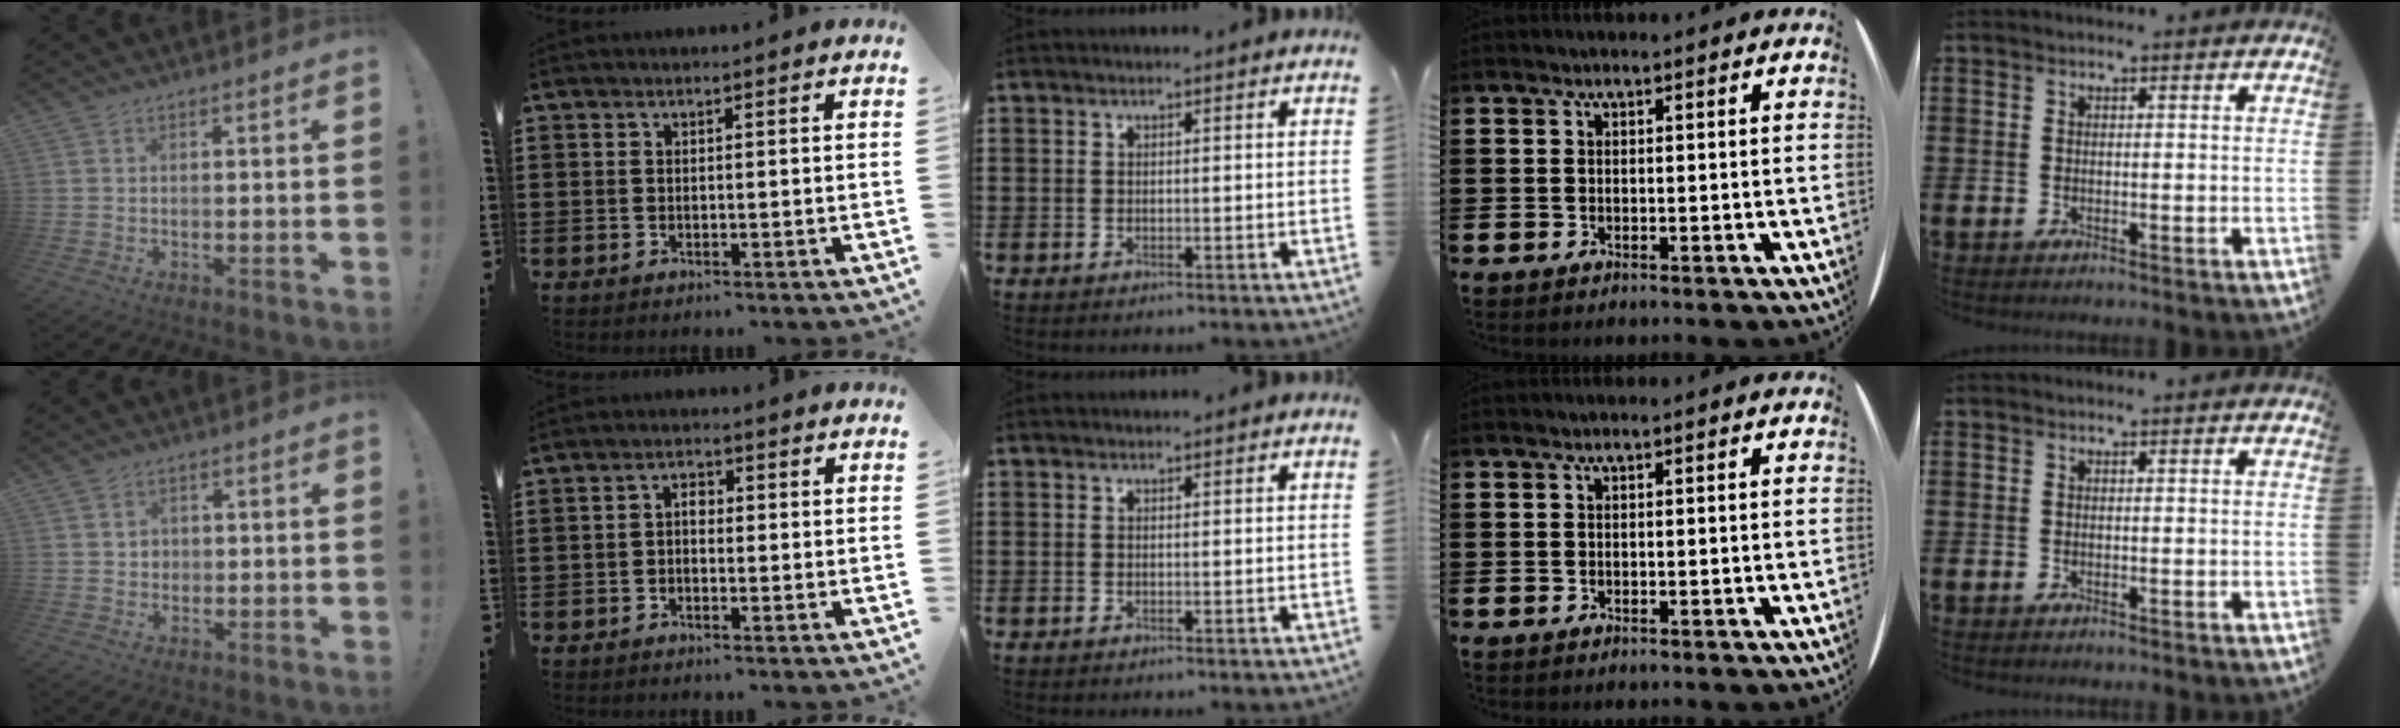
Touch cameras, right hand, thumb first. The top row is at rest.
{"thumb": {"total": 2.7, "force": [0.8, 2.5, 0.6], "torque": [-0.008, -0.002, 0.013]}, "index": {"total": 2.1, "force": [-0.3, 1.2, 1.7], "torque": [-0.032, 0.006, -0.007]}}